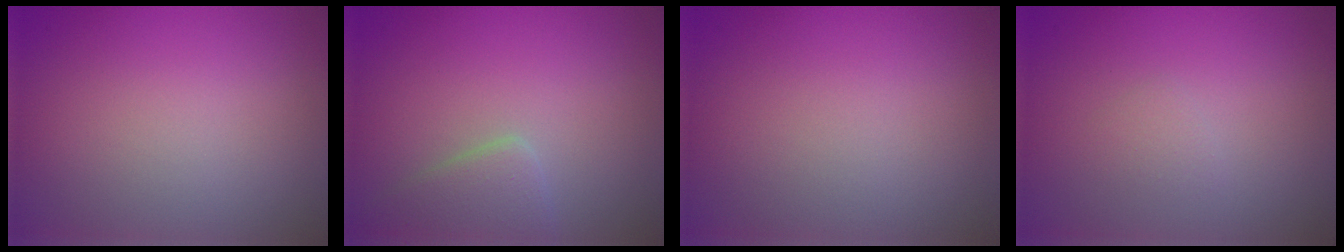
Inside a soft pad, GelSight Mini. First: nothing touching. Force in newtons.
{"total": 2.7, "press": 2.7, "slide": 0.1}
{"total": 0.0}
{"total": 0.8, "press": 0.8, "slide": 0.0}